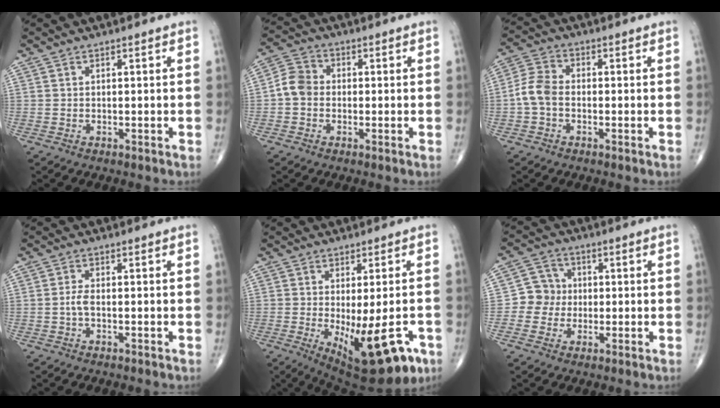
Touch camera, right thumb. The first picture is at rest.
{"total": 5.3, "force": [-0.7, 4.5, 2.7], "torque": [-0.039, 0.017, -0.025]}
{"total": 5.6, "force": [-1.1, 3.9, 3.9], "torque": [-0.080, 0.017, -0.034]}
{"total": 1.7, "force": [-0.4, 0.6, 1.5], "torque": [-0.033, 0.001, -0.011]}
{"total": 16.1, "force": [-6.0, 6.0, 13.7], "torque": [-0.163, -0.013, -0.070]}
{"total": 5.8, "force": [-0.5, 5.6, 1.4], "torque": [0.010, 0.013, -0.021]}